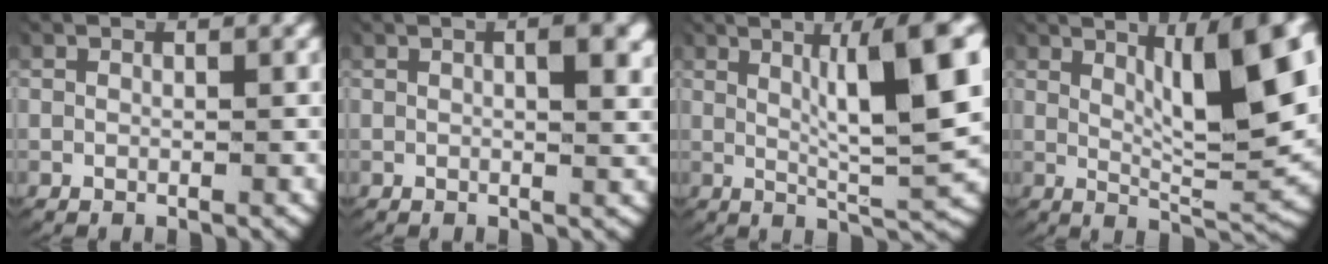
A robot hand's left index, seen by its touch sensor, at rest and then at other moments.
{"total": 2.8, "force": [0.9, 0.8, 2.5], "torque": [-0.032, 0.006, 0.010]}
{"total": 10.1, "force": [2.7, 3.4, 9.1], "torque": [-0.127, 0.003, 0.044]}
{"total": 10.6, "force": [3.1, 3.8, 9.3], "torque": [-0.129, -0.009, 0.054]}